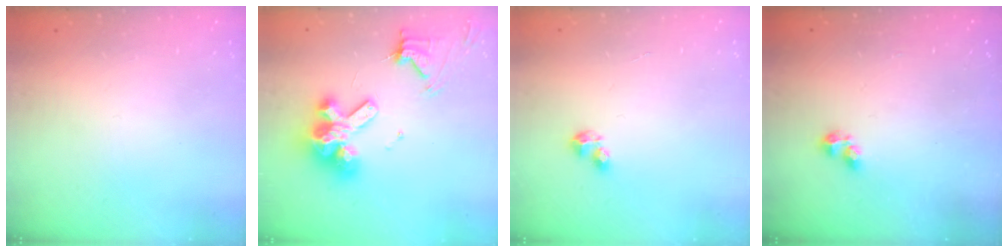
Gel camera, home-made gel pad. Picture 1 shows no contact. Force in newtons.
{"total": 15.7, "press": 15.6, "slide": 1.7}
{"total": 3.6, "press": 3.6, "slide": 0.5}
{"total": 1.8, "press": 1.7, "slide": 0.5}